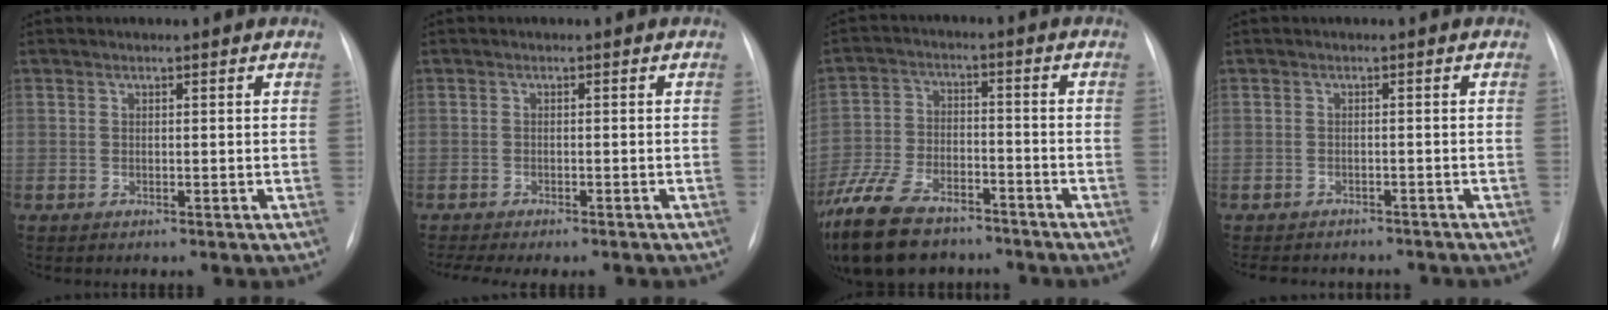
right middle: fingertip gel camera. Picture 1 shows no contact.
{"total": 6.7, "force": [-5.8, 1.2, 3.2], "torque": [-0.040, 0.003, -0.080]}
{"total": 18.1, "force": [-13.2, 8.1, 9.3], "torque": [-0.243, -0.019, -0.227]}
{"total": 10.2, "force": [-9.1, 3.5, 3.2], "torque": [-0.056, 0.004, -0.104]}